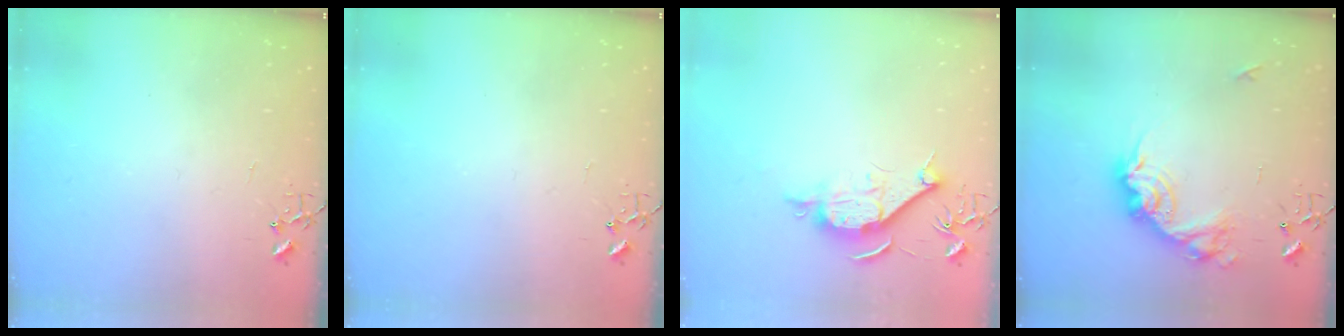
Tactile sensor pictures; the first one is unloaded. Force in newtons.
{"total": 0.0}
{"total": 9.5, "press": 9.5, "slide": 0.9}
{"total": 17.6, "press": 17.6, "slide": 1.0}